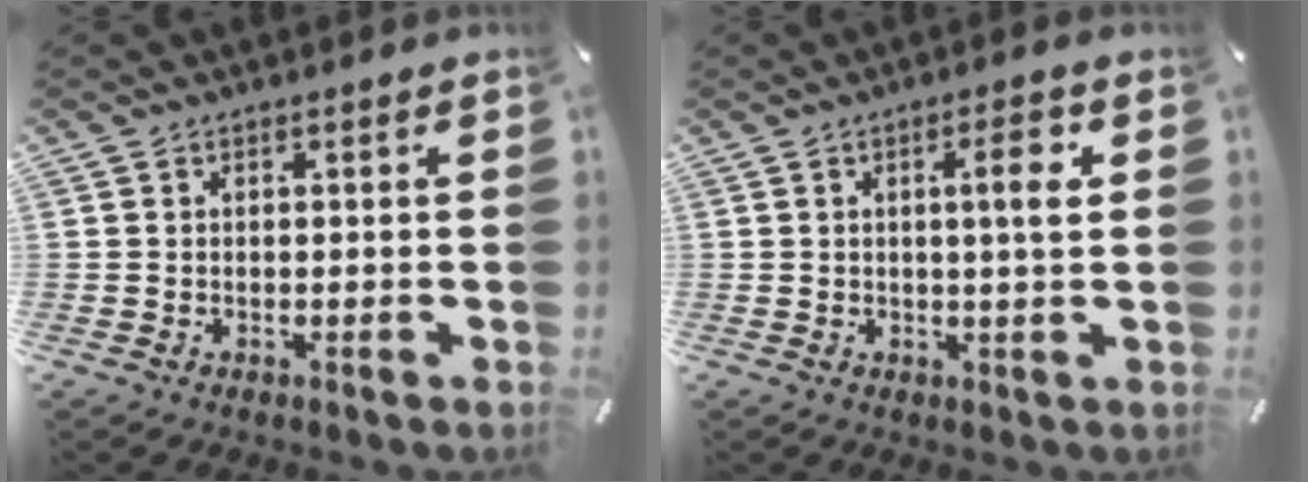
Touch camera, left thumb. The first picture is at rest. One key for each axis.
{"total": 6.9, "fx": 1.7, "fy": 0.8, "fz": 6.6, "tx": -0.105, "ty": -0.008, "tz": 0.018}